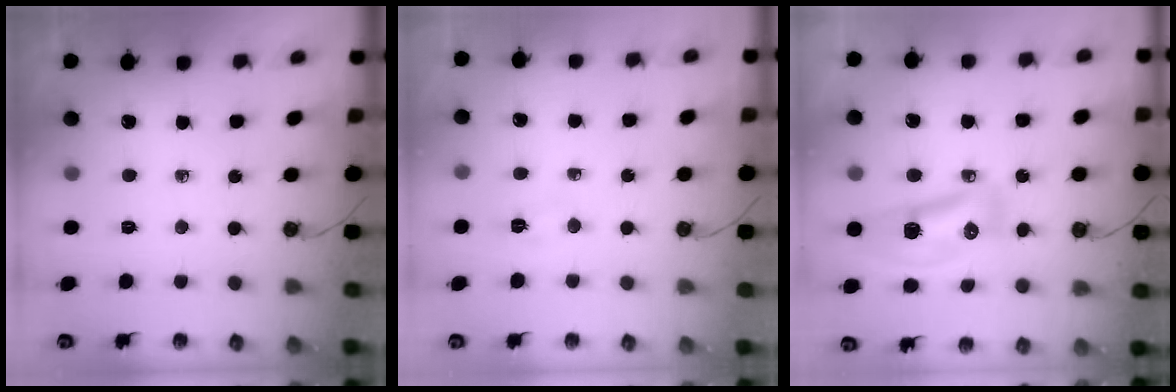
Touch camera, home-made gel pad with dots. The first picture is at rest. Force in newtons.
{"total": 4.8, "press": 4.8, "slide": 0.7}
{"total": 11.4, "press": 11.3, "slide": 1.4}